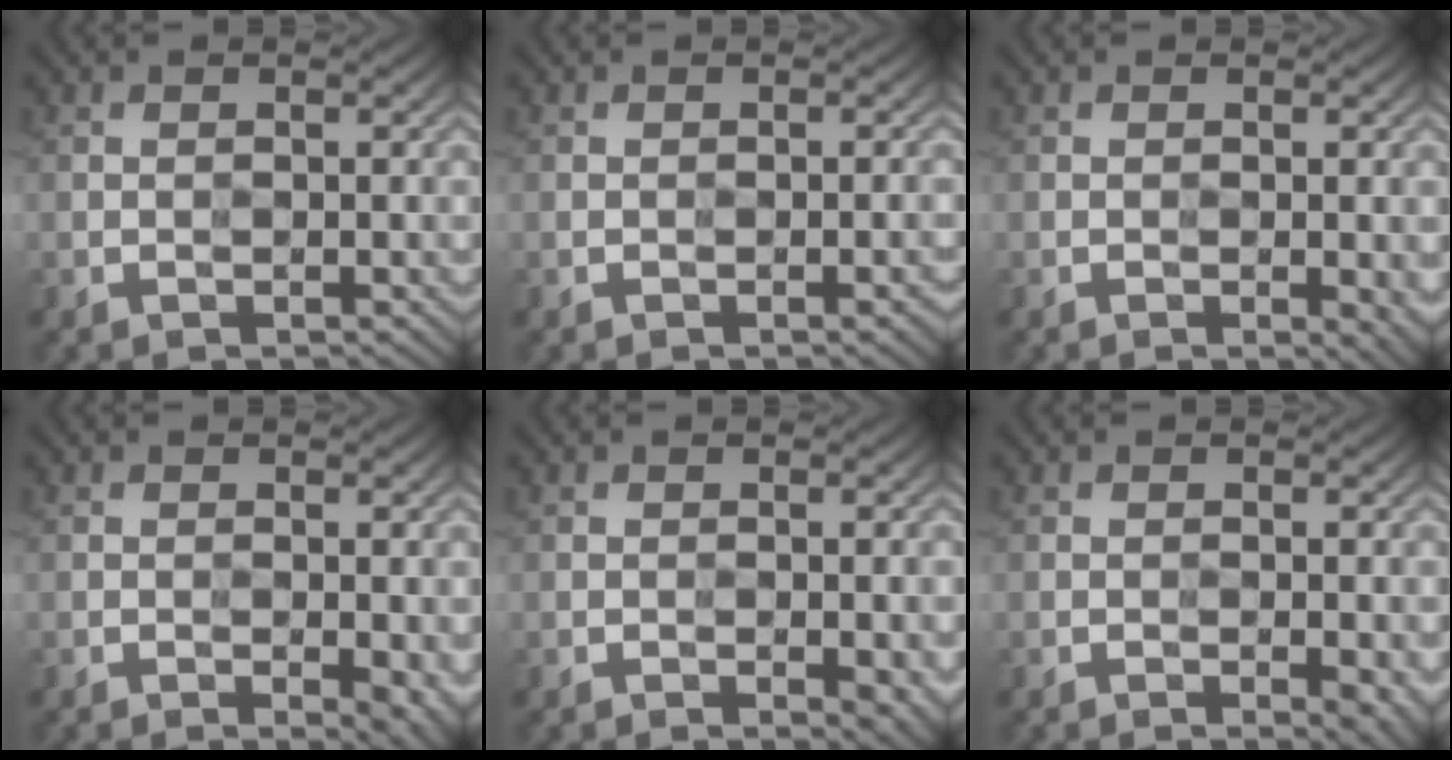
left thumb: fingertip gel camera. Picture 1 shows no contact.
{"total": 1.5, "force": [-0.8, 0.5, 1.2], "torque": [-0.006, -0.001, -0.006]}
{"total": 4.8, "force": [-1.5, 2.0, 4.1], "torque": [-0.041, -0.011, -0.007]}
{"total": 5.3, "force": [-1.9, 2.4, 4.4], "torque": [-0.044, -0.017, -0.005]}
{"total": 5.2, "force": [-1.9, 2.4, 4.2], "torque": [-0.045, -0.015, -0.010]}
{"total": 4.9, "force": [-1.9, 2.0, 4.1], "torque": [-0.040, -0.014, -0.011]}